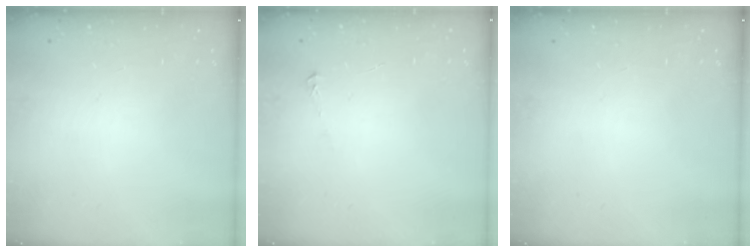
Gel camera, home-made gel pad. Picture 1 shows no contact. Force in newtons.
{"total": 3.5, "press": 3.5, "slide": 0.3}
{"total": 0.0}